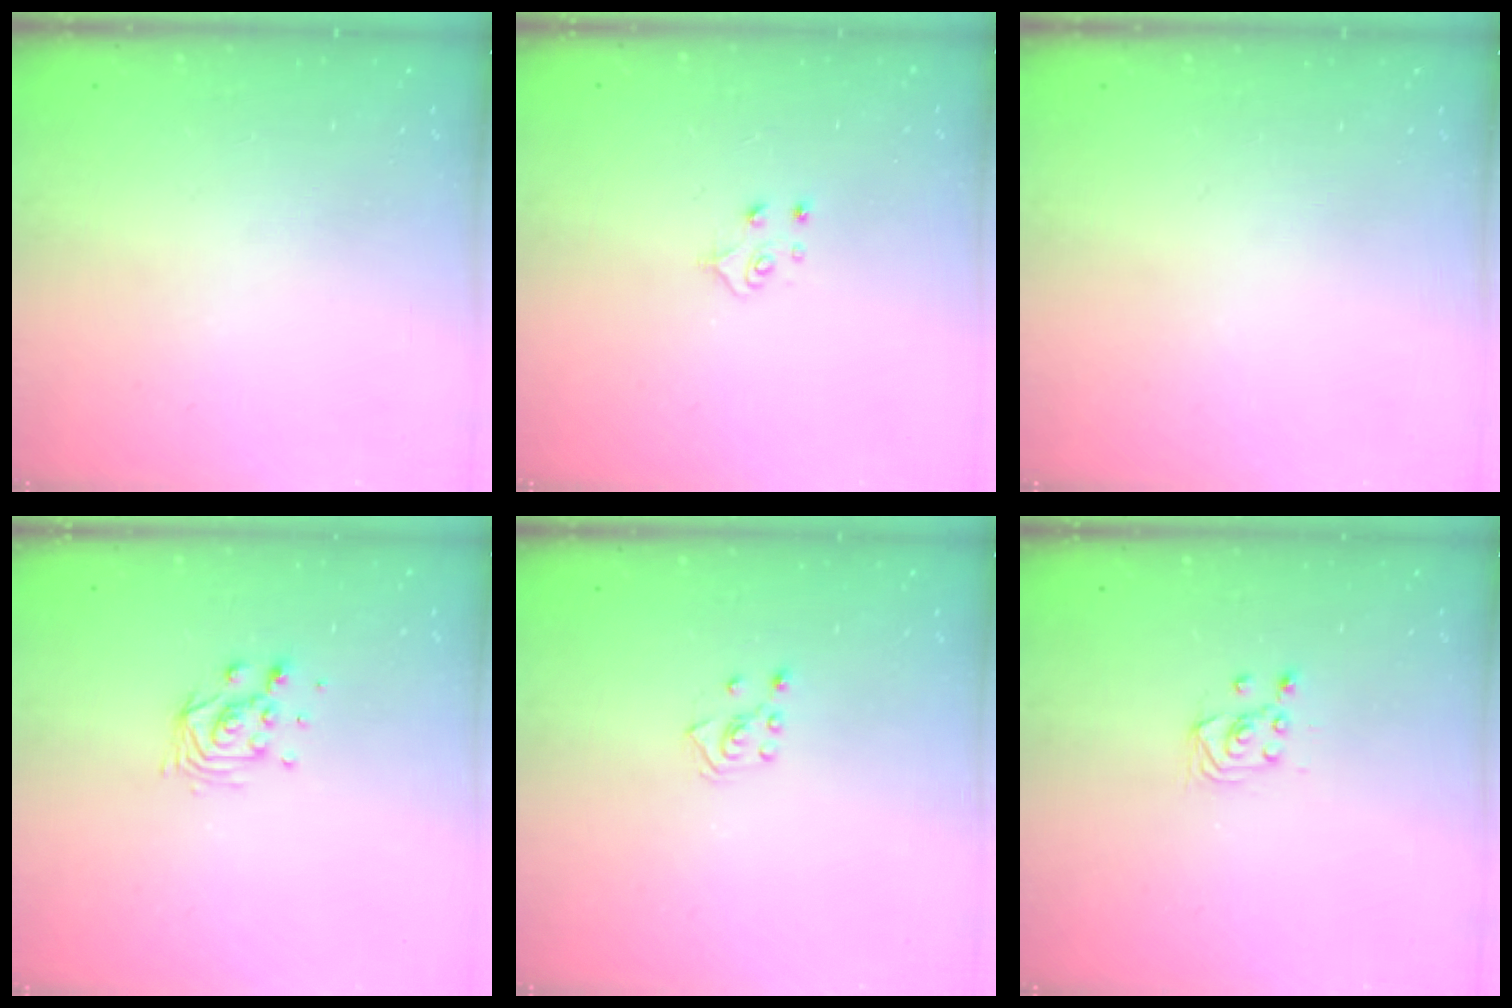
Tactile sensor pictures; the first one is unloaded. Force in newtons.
{"total": 4.9, "press": 4.8, "slide": 0.5}
{"total": 0.0}
{"total": 6.2, "press": 6.2, "slide": 0.1}
{"total": 2.8, "press": 2.7, "slide": 0.5}
{"total": 2.9, "press": 2.7, "slide": 1.0}